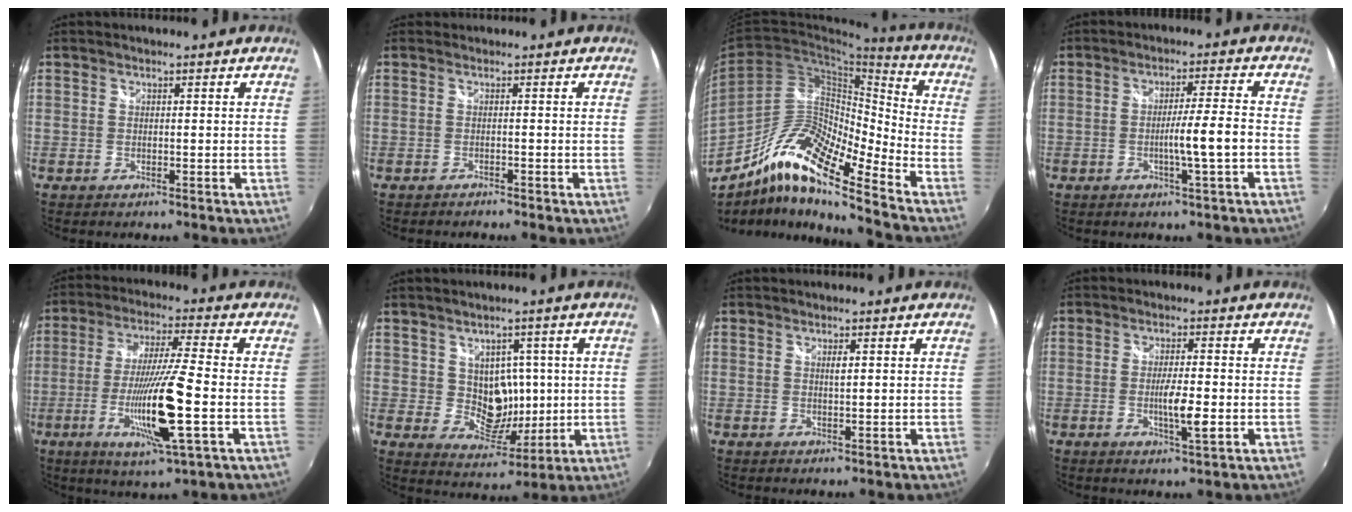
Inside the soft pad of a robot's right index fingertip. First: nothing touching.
{"total": 1.0, "force": [-0.7, 0.6, 0.1], "torque": [-0.010, -0.003, -0.015]}
{"total": 15.0, "force": [-10.9, 1.9, 10.1], "torque": [-0.174, 0.010, -0.216]}
{"total": 6.0, "force": [-2.0, -0.7, 5.6], "torque": [-0.095, -0.005, -0.029]}
{"total": 14.7, "force": [-4.3, 0.1, 14.1], "torque": [-0.272, -0.025, -0.076]}
{"total": 7.6, "force": [1.1, 6.7, 3.4], "torque": [-0.055, 0.000, 0.033]}
{"total": 0.9, "force": [0.3, 0.2, 0.9], "torque": [-0.014, 0.001, 0.006]}
{"total": 4.8, "force": [-1.1, 0.5, 4.7], "torque": [-0.082, -0.010, -0.018]}